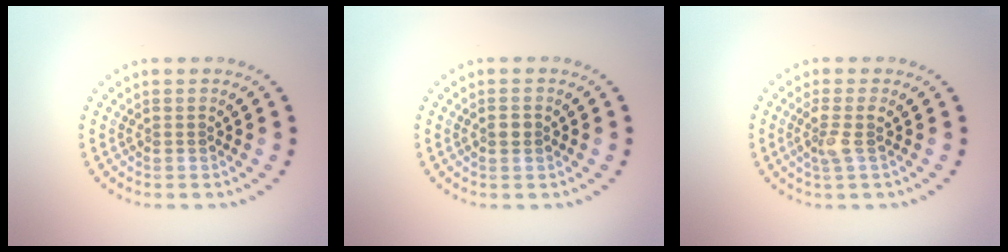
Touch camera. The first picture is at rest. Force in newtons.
{"total": 1.1, "press": 1.1, "slide": 0.1}
{"total": 1.9, "press": 1.5, "slide": 1.2}